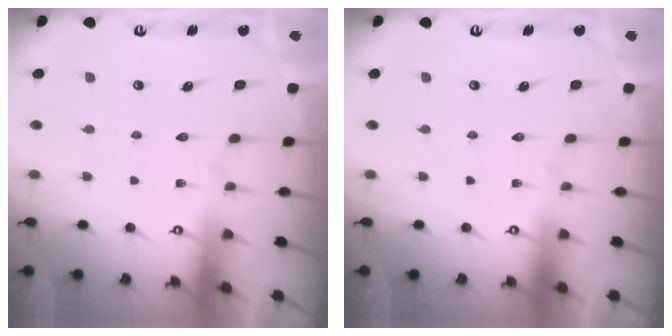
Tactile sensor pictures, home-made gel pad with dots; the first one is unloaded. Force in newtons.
{"total": 0.0}